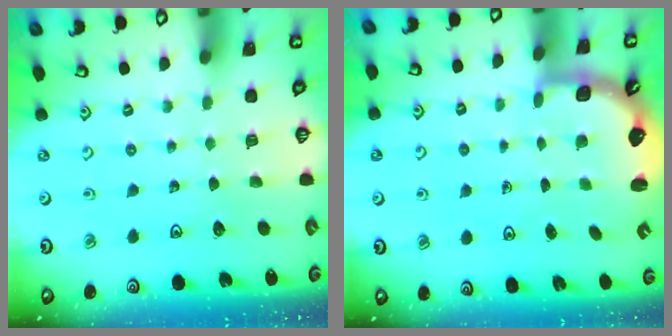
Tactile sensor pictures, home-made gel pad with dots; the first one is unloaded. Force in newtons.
{"total": 2.8, "press": 2.0, "slide": 2.0}